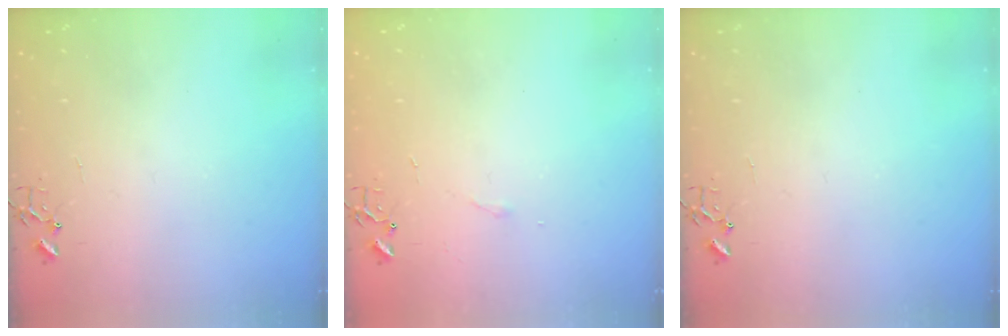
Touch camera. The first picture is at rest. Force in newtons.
{"total": 3.3, "press": 3.2, "slide": 0.6}
{"total": 0.0}